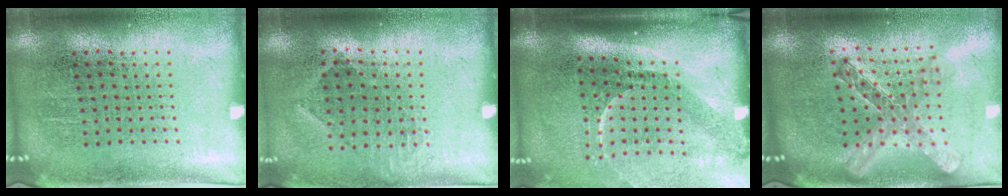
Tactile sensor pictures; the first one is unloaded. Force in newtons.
{"total": 0.9, "press": 0.7, "slide": 0.5}
{"total": 2.2, "press": 1.6, "slide": 1.6}
{"total": 2.1, "press": 1.8, "slide": 1.1}